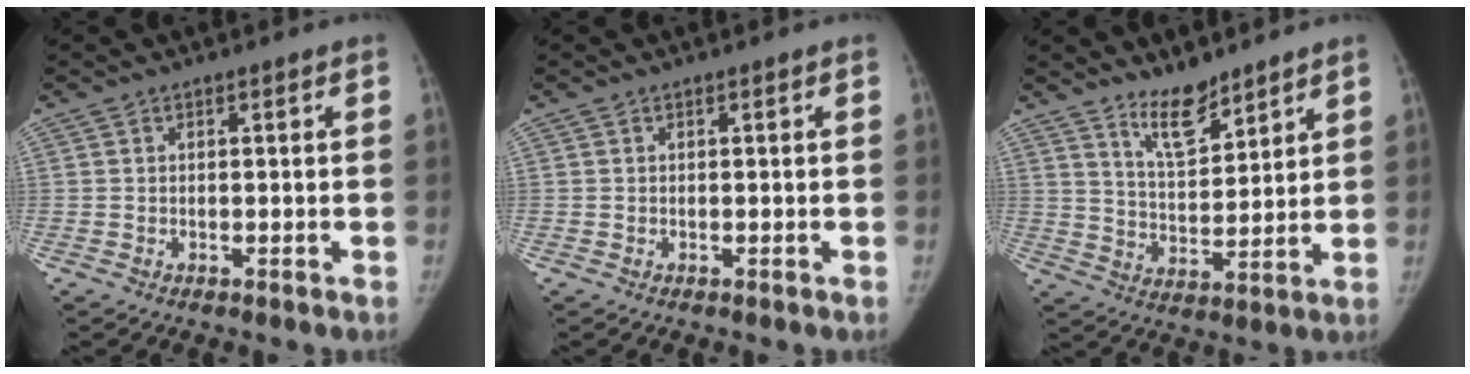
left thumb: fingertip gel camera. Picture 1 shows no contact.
{"total": 0.0}
{"total": 8.2, "force": [6.6, 2.8, 3.9], "torque": [-0.046, -0.061, 0.124]}